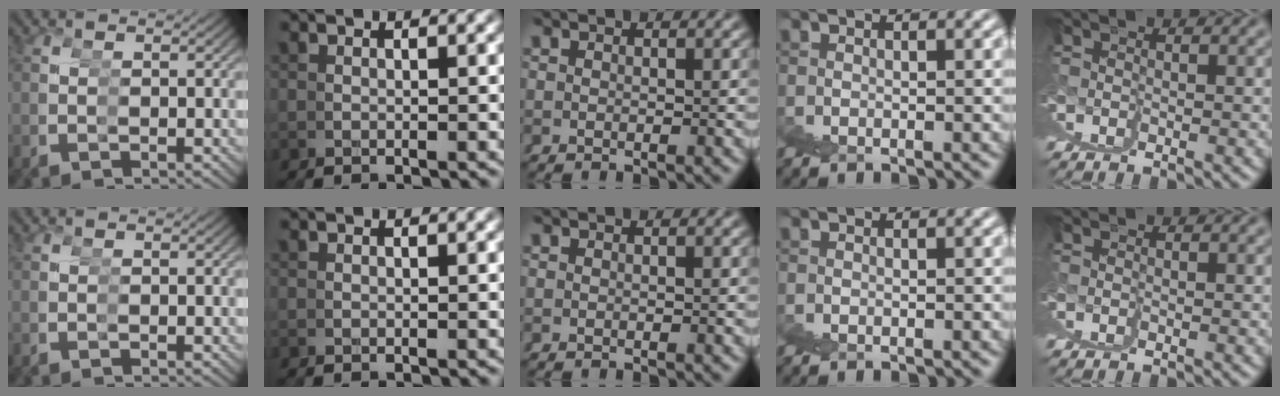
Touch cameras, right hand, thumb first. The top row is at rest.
{"middle": {"total": 1.6, "force": [-0.2, -1.5, -0.5], "torque": [0.021, -0.009, 0.006]}}